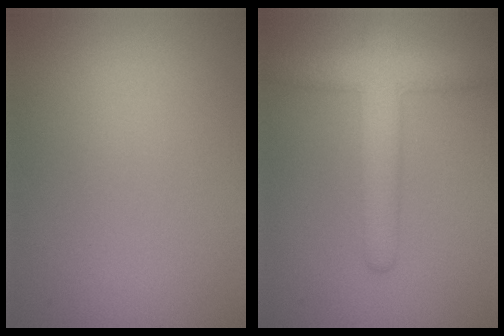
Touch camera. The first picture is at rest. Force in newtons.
{"total": 5.5, "press": 5.5, "slide": 0.4}